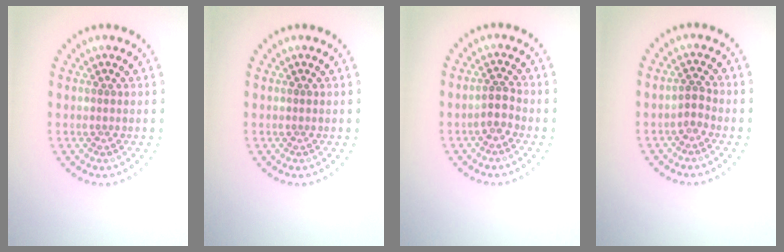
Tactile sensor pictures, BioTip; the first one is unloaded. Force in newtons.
{"total": 0.0}
{"total": 1.7, "press": 1.4, "slide": 1.0}
{"total": 1.4, "press": 1.0, "slide": 1.0}